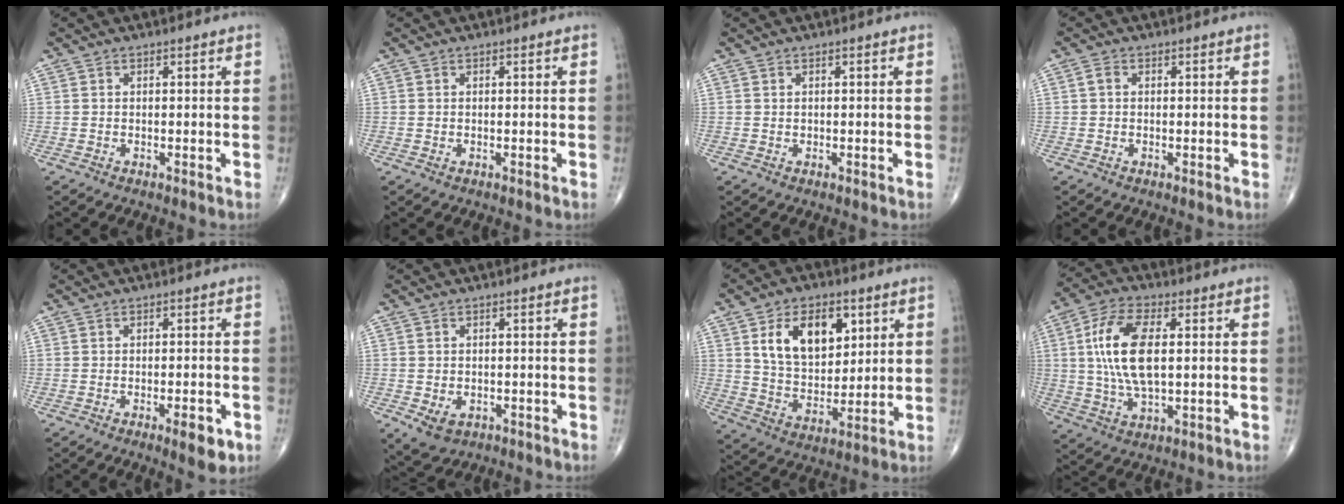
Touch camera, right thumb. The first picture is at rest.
{"total": 0.0}
{"total": 0.0}
{"total": 1.3, "force": [0.1, 1.0, 0.8], "torque": [-0.014, 0.004, 0.001]}
{"total": 5.0, "force": [-2.3, 1.6, 4.2], "torque": [-0.049, 0.001, -0.027]}
{"total": 4.3, "force": [-1.5, 3.2, 2.5], "torque": [-0.037, 0.000, -0.012]}
{"total": 14.8, "force": [5.7, 9.1, 10.2], "torque": [-0.130, -0.027, 0.110]}
{"total": 13.8, "force": [1.8, 6.3, 12.1], "torque": [-0.242, 0.002, 0.033]}